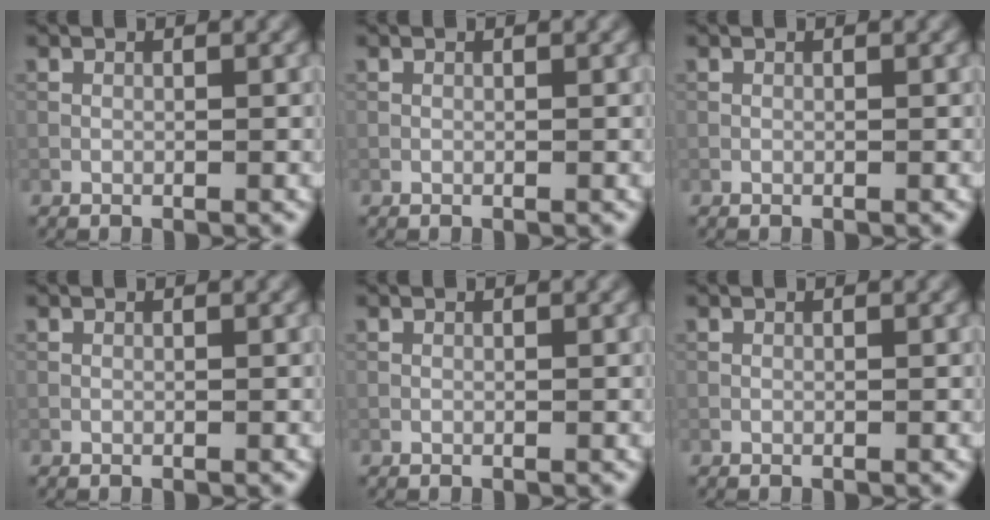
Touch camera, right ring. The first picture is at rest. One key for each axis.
{"total": 0.0}
{"total": 0.0}
{"total": 0.0}
{"total": 0.0}
{"total": 0.0}